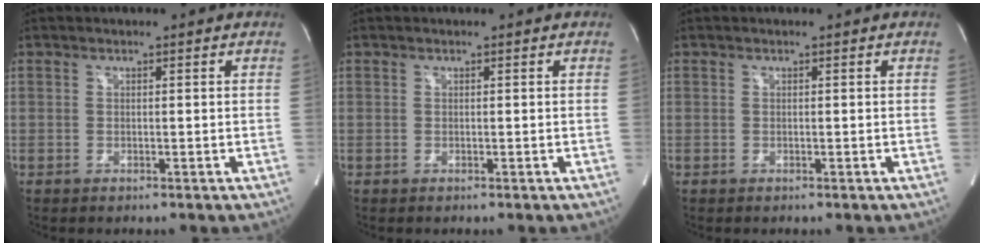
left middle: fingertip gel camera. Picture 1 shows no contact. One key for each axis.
{"total": 0.0}
{"total": 0.0}